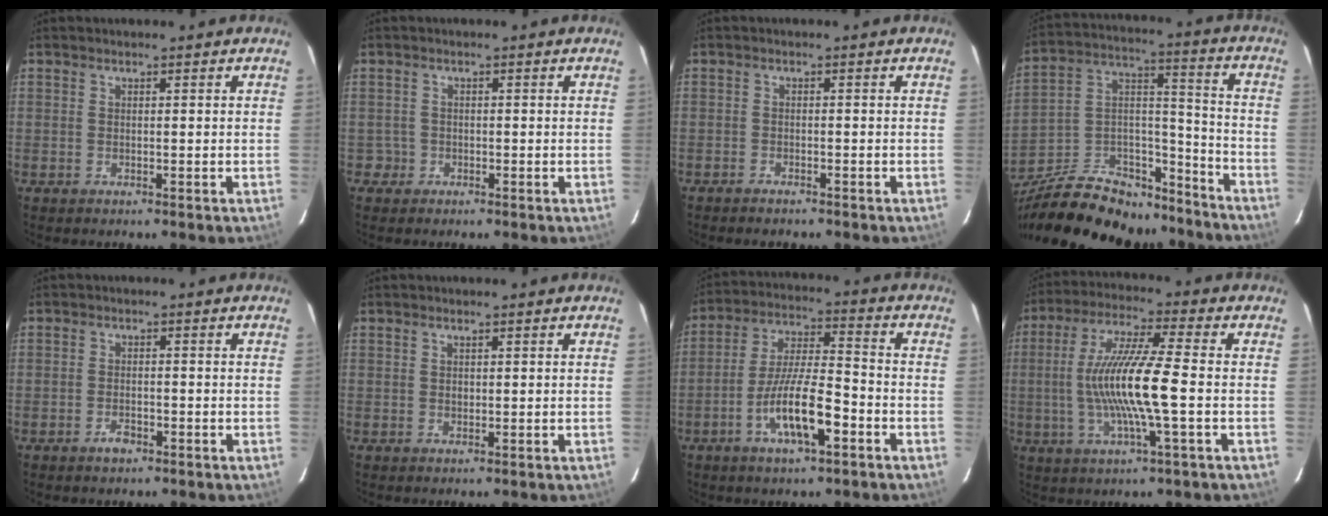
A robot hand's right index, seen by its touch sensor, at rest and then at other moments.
{"total": 1.6, "force": [-0.8, 1.4, -0.3], "torque": [0.007, 0.013, -0.011]}
{"total": 2.0, "force": [-1.9, 0.2, 0.6], "torque": [-0.023, -0.004, -0.034]}
{"total": 27.7, "force": [-21.0, 12.3, 13.4], "torque": [-0.275, 0.040, -0.313]}
{"total": 2.4, "force": [-1.6, 1.3, 1.3], "torque": [-0.026, 0.001, -0.027]}
{"total": 0.6, "force": [0.5, 0.3, 0.3], "torque": [-0.004, 0.002, 0.009]}
{"total": 11.7, "force": [-5.3, 2.6, 10.1], "torque": [-0.198, -0.004, -0.095]}
{"total": 13.8, "force": [-1.6, 0.3, 13.7], "torque": [-0.263, -0.002, -0.031]}